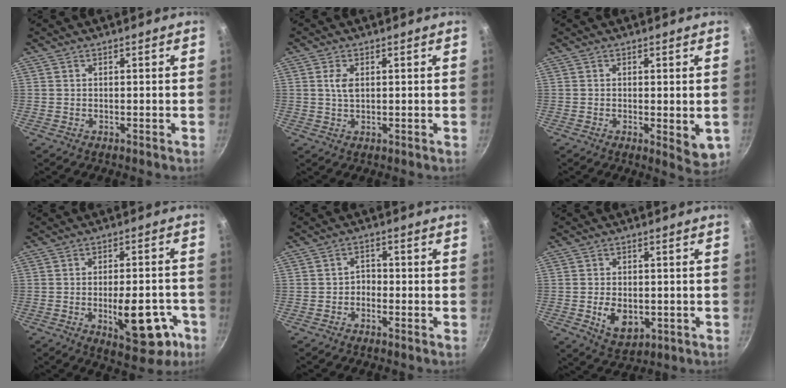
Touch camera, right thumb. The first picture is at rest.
{"total": 2.8, "force": [0.6, 1.5, 2.3], "torque": [-0.043, -0.001, 0.013]}
{"total": 5.2, "force": [-0.5, 2.1, 4.8], "torque": [-0.061, -0.013, -0.005]}
{"total": 13.9, "force": [-4.8, 6.4, 11.4], "torque": [-0.120, 0.024, -0.055]}
{"total": 2.1, "force": [-1.2, 1.4, 0.9], "torque": [-0.002, 0.019, -0.024]}
{"total": 7.4, "force": [-1.5, 5.0, 5.3], "torque": [-0.073, -0.002, -0.013]}